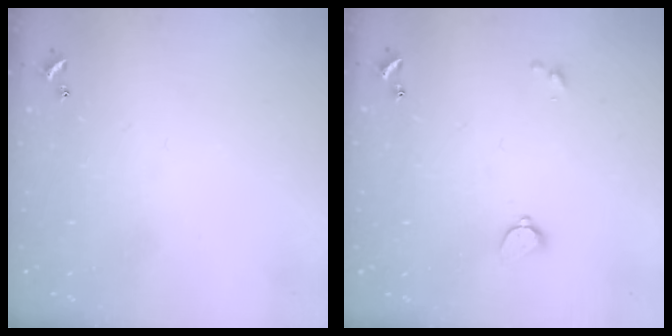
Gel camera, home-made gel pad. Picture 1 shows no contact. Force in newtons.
{"total": 1.7, "press": 1.6, "slide": 0.5}